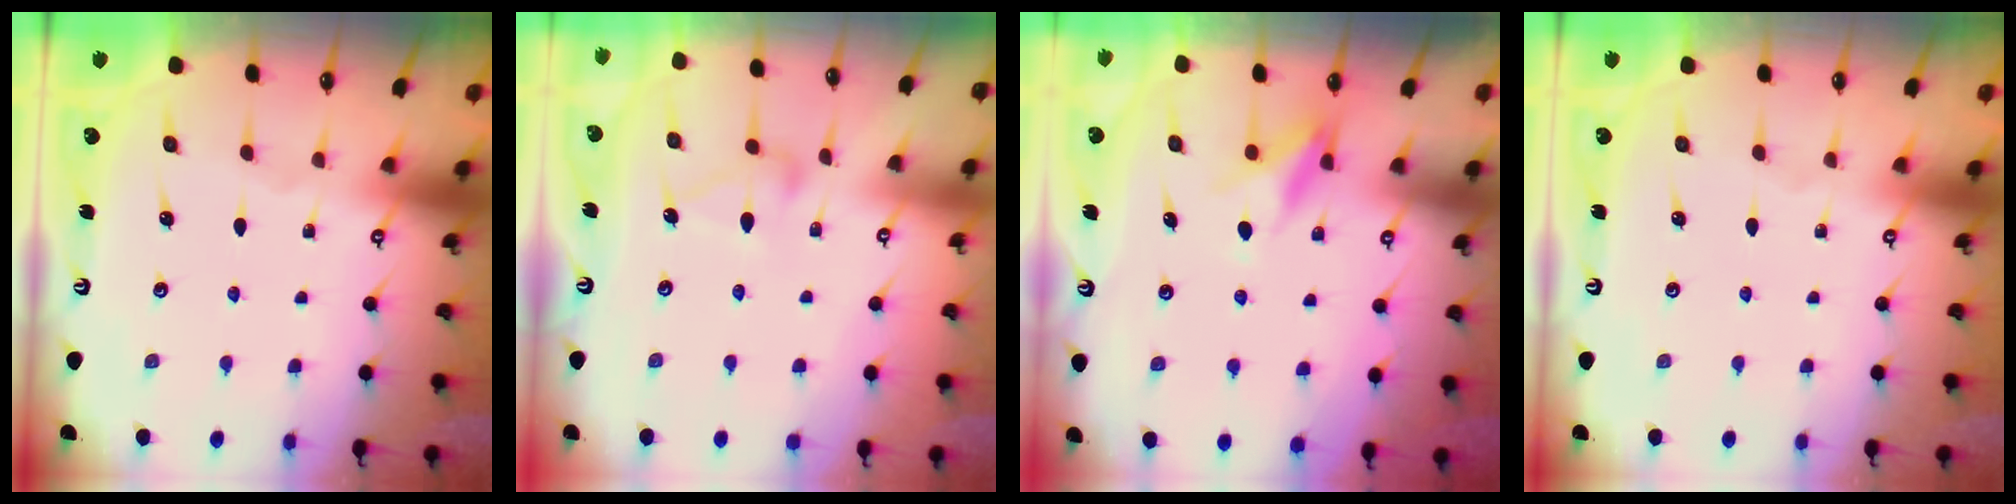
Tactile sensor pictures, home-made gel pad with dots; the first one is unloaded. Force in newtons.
{"total": 10.7, "press": 10.7, "slide": 0.5}
{"total": 8.5, "press": 8.5, "slide": 1.0}
{"total": 0.0}